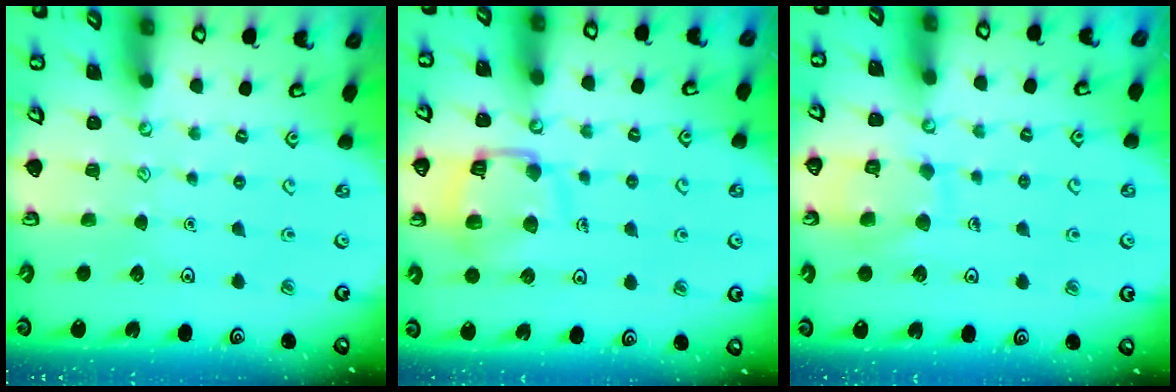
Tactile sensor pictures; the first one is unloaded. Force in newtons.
{"total": 12.1, "press": 12.0, "slide": 1.3}
{"total": 10.3, "press": 10.2, "slide": 0.9}